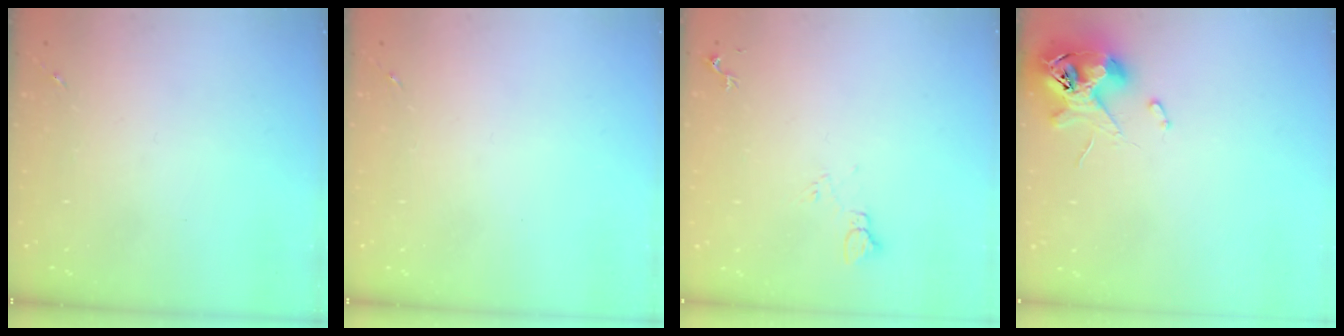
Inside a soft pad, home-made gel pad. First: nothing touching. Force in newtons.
{"total": 0.0}
{"total": 4.6, "press": 4.6, "slide": 0.6}
{"total": 11.8, "press": 11.6, "slide": 1.9}